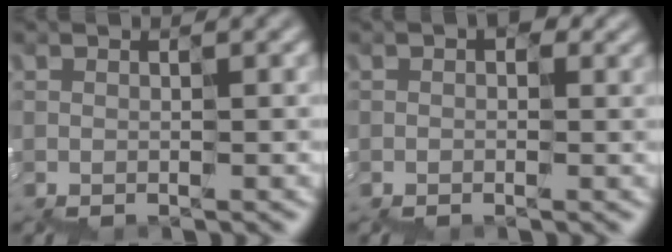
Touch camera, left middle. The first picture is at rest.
{"total": 2.3, "force": [0.7, 1.5, 1.6], "torque": [-0.023, 0.011, 0.006]}